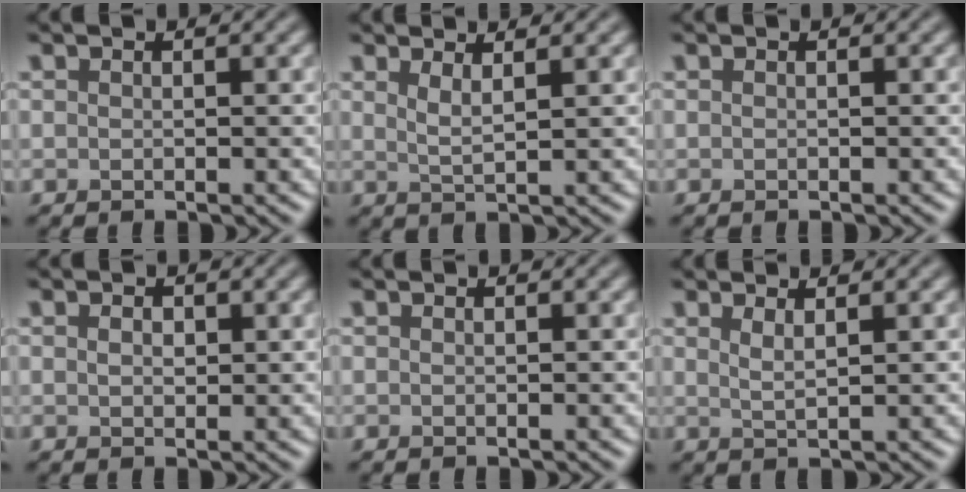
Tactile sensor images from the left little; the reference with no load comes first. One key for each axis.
{"total": 2.0, "fx": 1.1, "fy": 0.5, "fz": 1.5, "tx": -0.024, "ty": -0.003, "tz": 0.019}
{"total": 0.0}
{"total": 1.1, "fx": 0.4, "fy": 0.7, "fz": 0.7, "tx": -0.015, "ty": 0.000, "tz": 0.008}
{"total": 0.0}
{"total": 1.7, "fx": 1.0, "fy": 0.5, "fz": 1.2, "tx": -0.019, "ty": -0.001, "tz": 0.016}